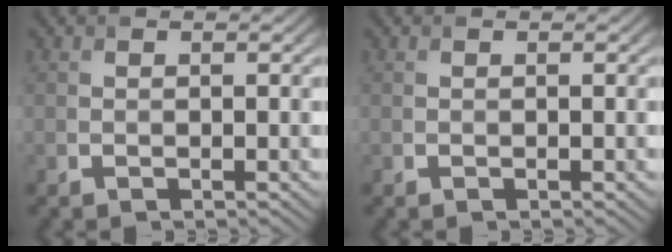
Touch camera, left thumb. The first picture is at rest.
{"total": 0.0}